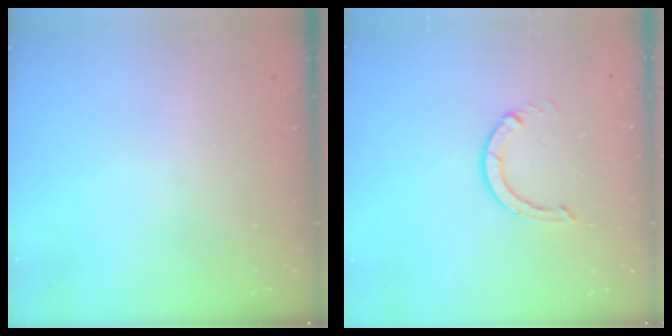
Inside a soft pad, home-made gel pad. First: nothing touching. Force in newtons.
{"total": 3.9, "press": 3.8, "slide": 0.3}